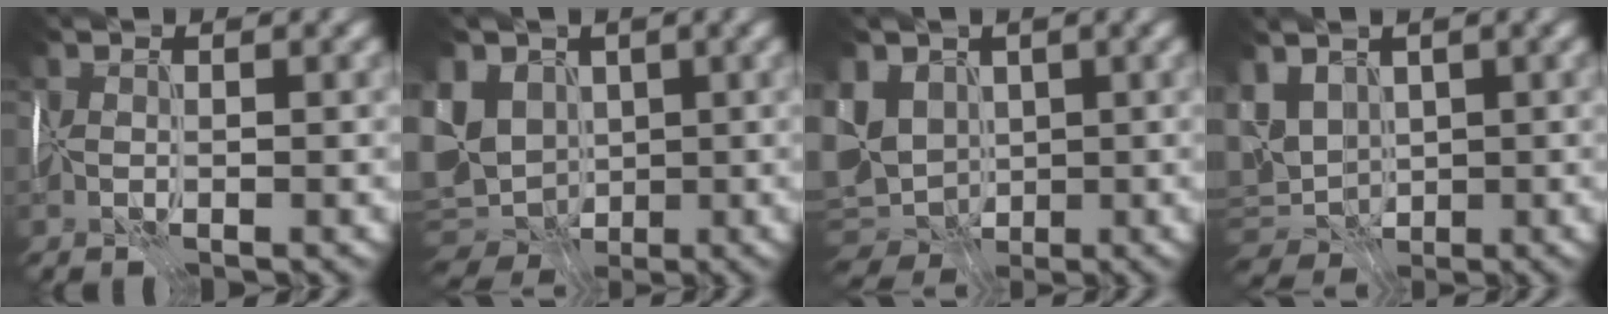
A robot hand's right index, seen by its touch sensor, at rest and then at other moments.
{"total": 9.5, "force": [-0.6, 7.6, 5.6], "torque": [-0.120, -0.001, -0.007]}
{"total": 8.4, "force": [-0.5, 6.5, 5.3], "torque": [-0.107, -0.008, -0.003]}
{"total": 7.3, "force": [1.0, 5.1, 5.1], "torque": [-0.102, -0.003, 0.025]}